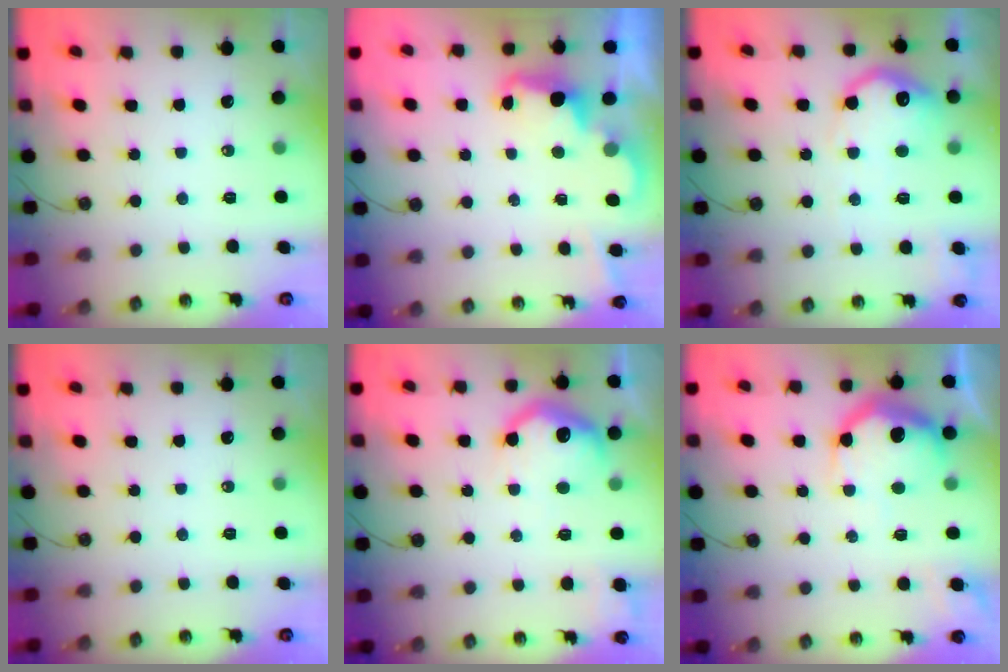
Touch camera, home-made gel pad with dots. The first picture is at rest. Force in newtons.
{"total": 2.5, "press": 2.4, "slide": 0.6}
{"total": 15.9, "press": 15.9, "slide": 1.1}
{"total": 0.0}
{"total": 14.2, "press": 14.2, "slide": 0.9}
{"total": 20.4, "press": 20.3, "slide": 1.8}